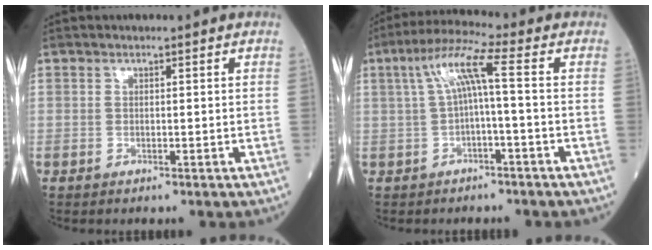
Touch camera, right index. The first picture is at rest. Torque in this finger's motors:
{"motor_torque": [1.01, 0.12, 0.47, 0.14]}